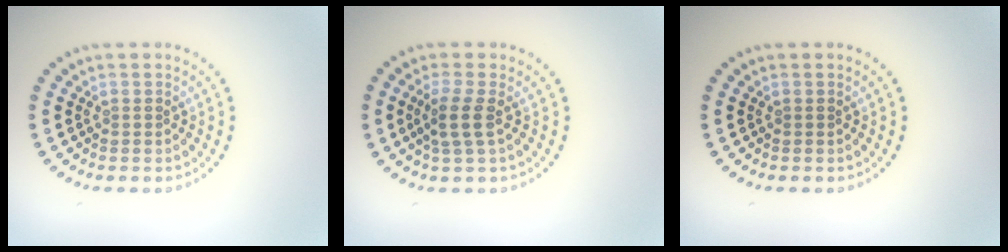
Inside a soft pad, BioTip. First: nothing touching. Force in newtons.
{"total": 2.3, "press": 1.9, "slide": 1.3}
{"total": 0.0}